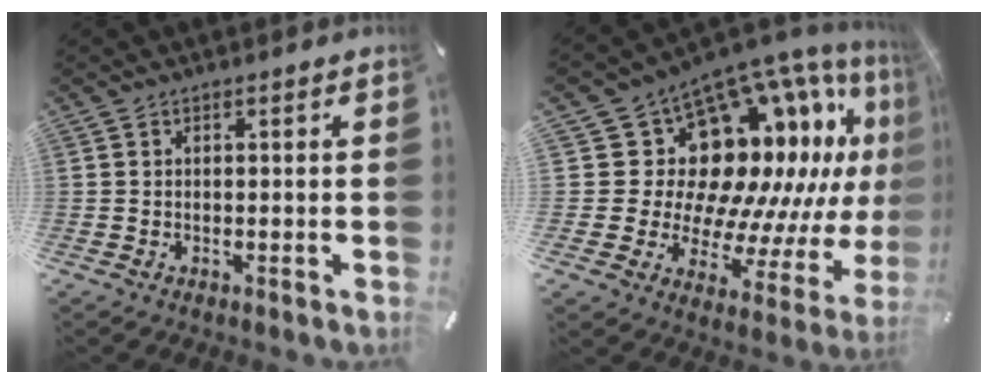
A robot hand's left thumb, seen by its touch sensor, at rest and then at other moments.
{"total": 18.4, "force": [7.6, 12.7, 10.9], "torque": [-0.143, -0.119, 0.160]}